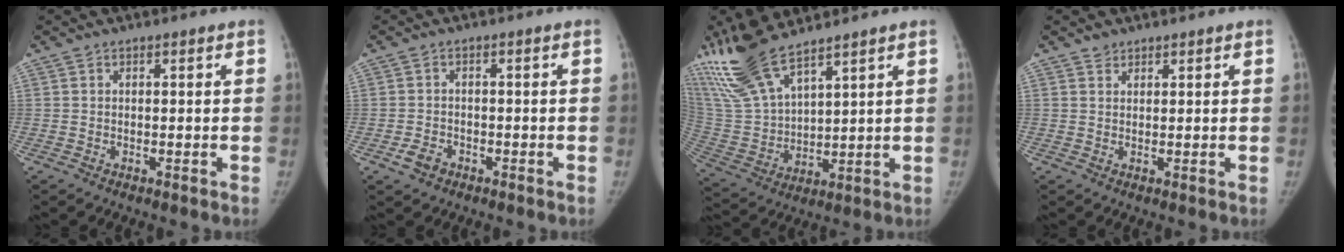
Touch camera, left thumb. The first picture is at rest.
{"total": 2.9, "force": [-1.6, 2.1, 1.2], "torque": [-0.020, 0.010, -0.025]}
{"total": 15.3, "force": [12.1, 4.1, 8.4], "torque": [-0.174, -0.048, 0.260]}
{"total": 1.4, "force": [1.1, 0.8, 0.1], "torque": [0.011, -0.008, 0.015]}